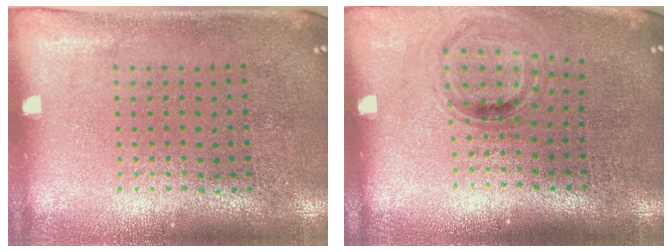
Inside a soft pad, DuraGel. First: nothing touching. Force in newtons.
{"total": 0.9, "press": 0.8, "slide": 0.2}